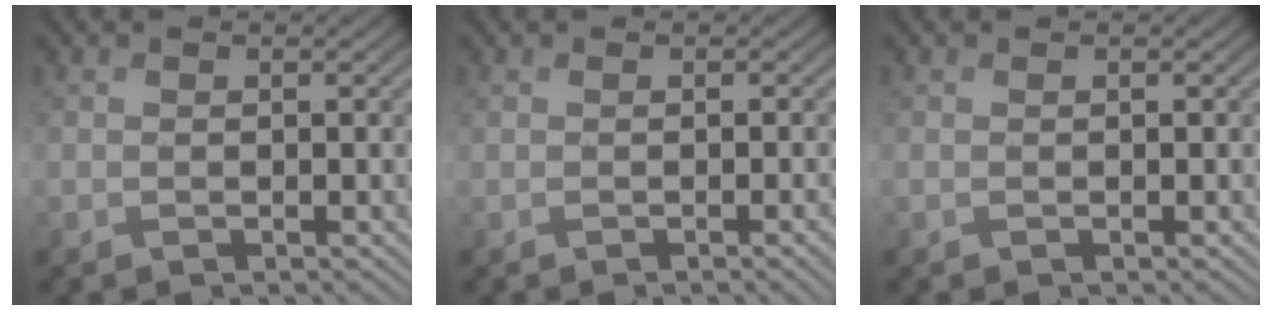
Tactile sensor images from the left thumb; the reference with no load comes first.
{"total": 1.8, "force": [-0.6, 0.3, 1.7], "torque": [-0.021, 0.001, -0.010]}
{"total": 0.0}